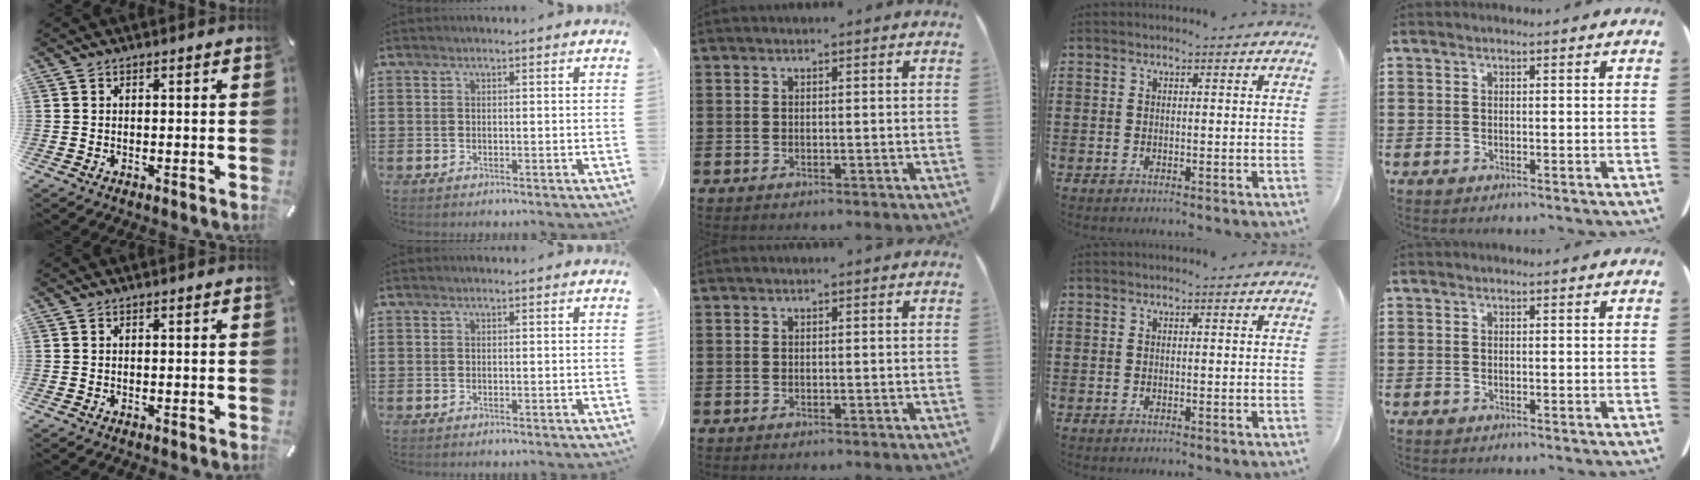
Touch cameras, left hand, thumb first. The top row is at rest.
{}